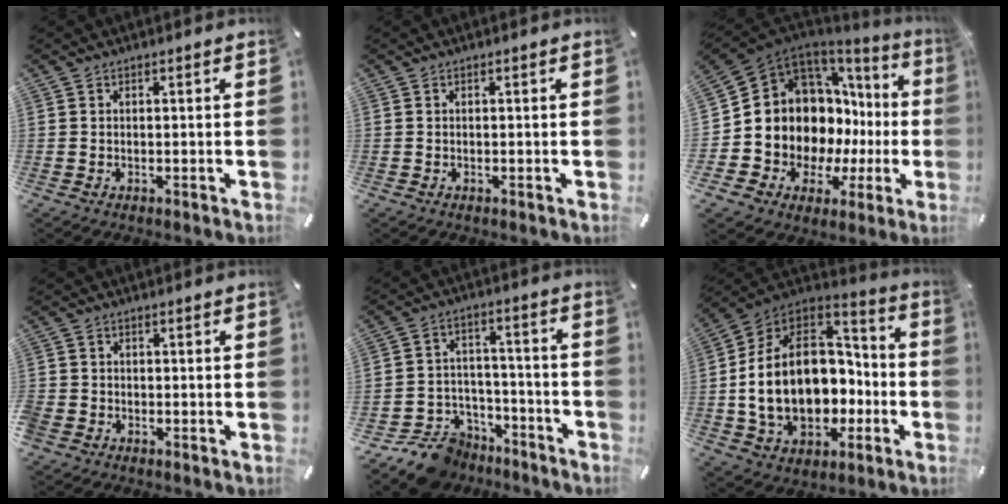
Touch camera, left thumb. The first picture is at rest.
{"total": 0.0}
{"total": 13.3, "force": [2.3, 11.1, 7.1], "torque": [-0.115, -0.066, 0.059]}
{"total": 2.2, "force": [-1.3, 1.7, 0.6], "torque": [-0.005, 0.008, -0.026]}
{"total": 11.5, "force": [-8.6, 7.1, 2.6], "torque": [-0.042, 0.056, -0.153]}
{"total": 22.7, "force": [-2.6, 16.5, 15.4], "torque": [-0.299, -0.003, -0.033]}